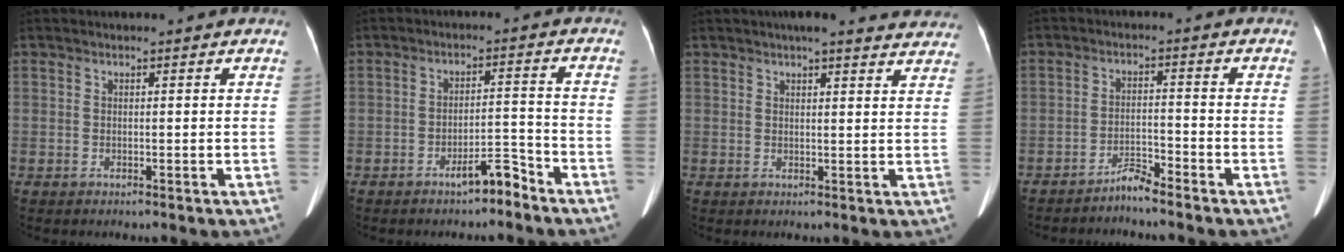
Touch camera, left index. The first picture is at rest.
{"total": 4.4, "force": [-3.6, 0.8, 2.4], "torque": [-0.032, 0.007, -0.061]}
{"total": 14.1, "force": [12.8, 2.5, 5.4], "torque": [-0.044, 0.016, 0.136]}
{"total": 3.1, "force": [-3.0, -0.2, 0.8], "torque": [-0.012, -0.011, -0.057]}